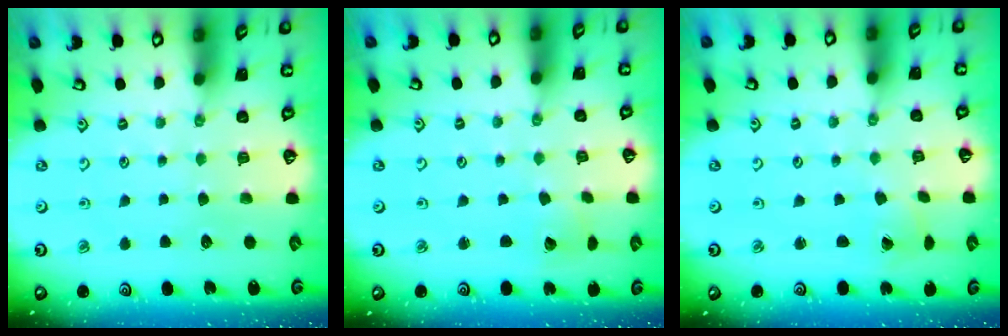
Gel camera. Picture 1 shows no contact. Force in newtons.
{"total": 2.3, "press": 2.3, "slide": 0.3}
{"total": 1.2, "press": 1.2, "slide": 0.1}